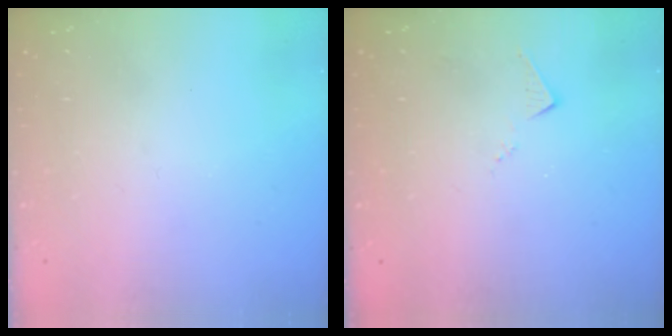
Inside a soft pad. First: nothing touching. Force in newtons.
{"total": 6.8, "press": 6.7, "slide": 0.4}